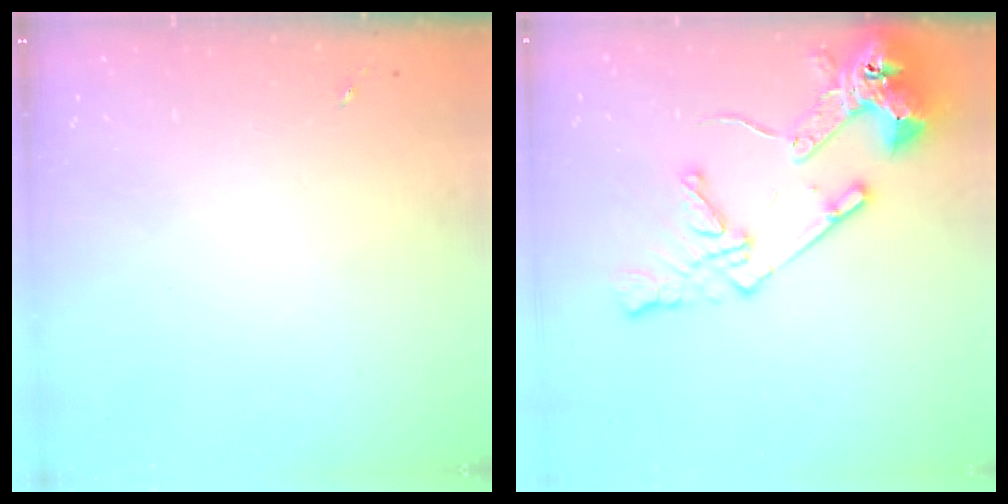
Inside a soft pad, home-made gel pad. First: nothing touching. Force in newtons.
{"total": 16.8, "press": 16.6, "slide": 2.2}